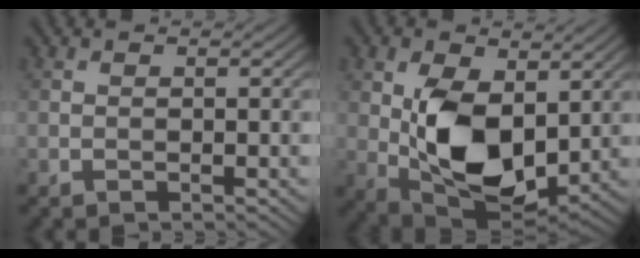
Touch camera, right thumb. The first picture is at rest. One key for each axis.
{"total": 11.8, "fx": 0.7, "fy": 7.3, "fz": 9.3, "tx": -0.195, "ty": -0.014, "tz": 0.020}